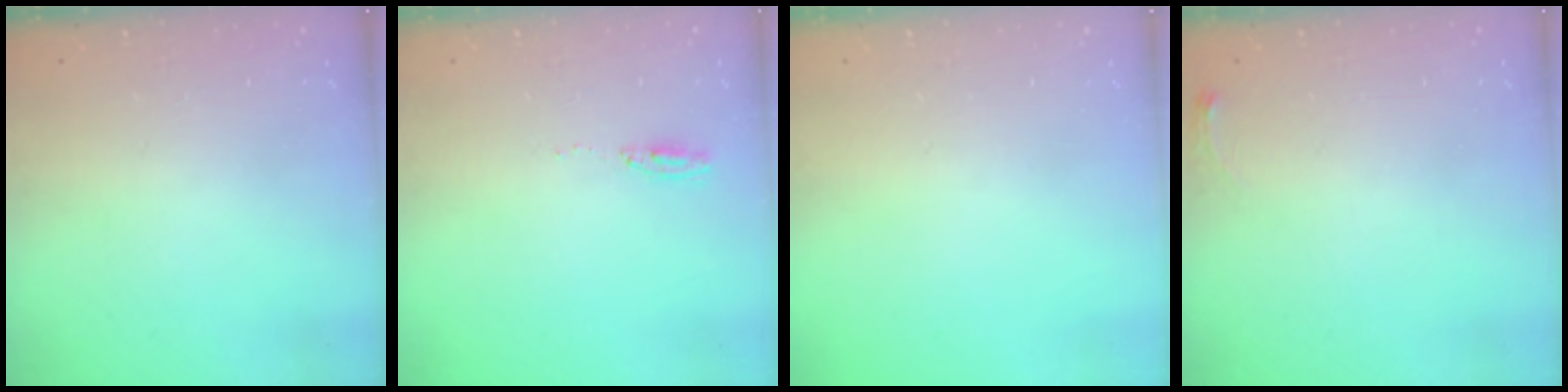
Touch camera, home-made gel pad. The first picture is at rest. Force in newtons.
{"total": 3.6, "press": 3.5, "slide": 1.1}
{"total": 0.0}
{"total": 3.3, "press": 3.3, "slide": 0.5}